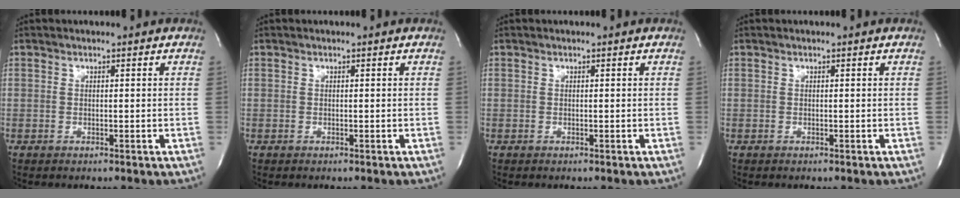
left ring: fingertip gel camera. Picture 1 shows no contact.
{"total": 0.0}
{"total": 0.0}
{"total": 0.0}